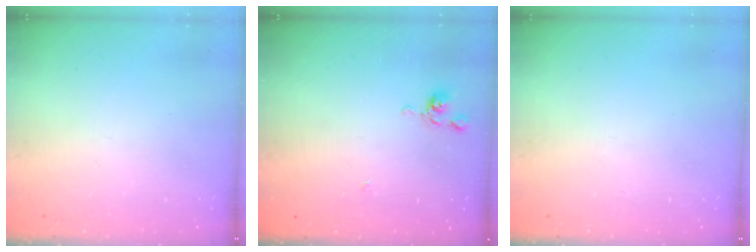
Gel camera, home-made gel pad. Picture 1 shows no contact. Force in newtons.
{"total": 2.9, "press": 2.9, "slide": 0.4}
{"total": 0.0}